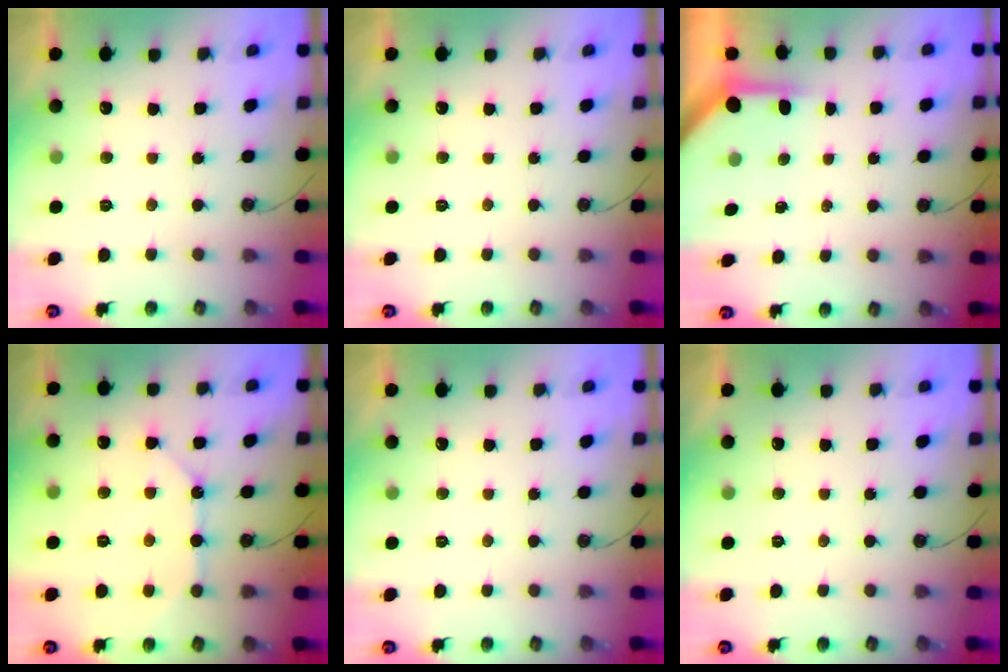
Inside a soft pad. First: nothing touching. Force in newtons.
{"total": 0.0}
{"total": 4.0, "press": 4.0, "slide": 0.3}
{"total": 11.0, "press": 10.9, "slide": 1.4}
{"total": 0.0}
{"total": 0.0}